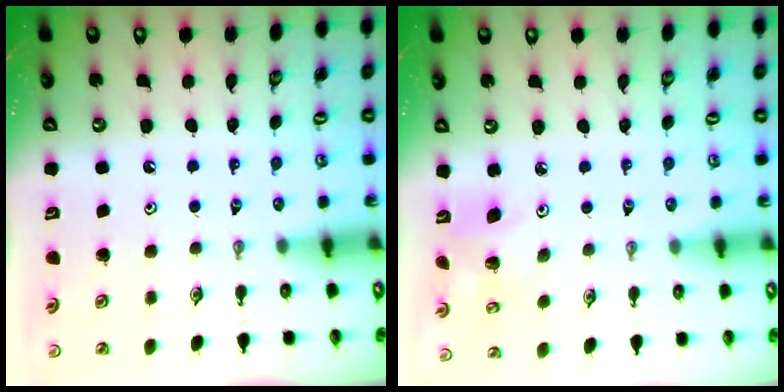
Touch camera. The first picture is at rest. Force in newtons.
{"total": 4.8, "press": 4.5, "slide": 1.6}